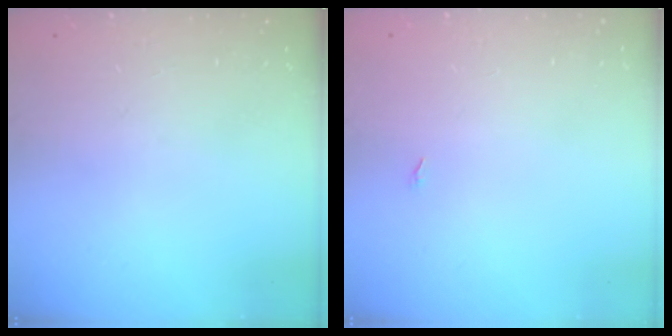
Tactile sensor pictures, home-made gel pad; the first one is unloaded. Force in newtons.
{"total": 4.0, "press": 1.3, "slide": 3.7}